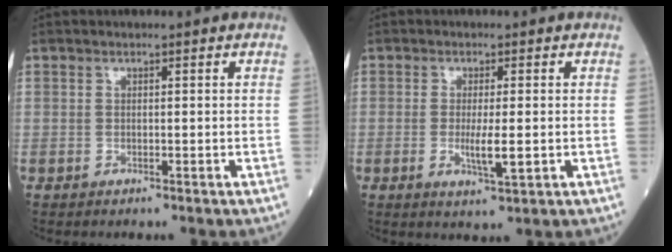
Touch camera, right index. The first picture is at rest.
{"total": 4.6, "force": [-0.7, 1.0, 4.4], "torque": [-0.087, -0.008, -0.009]}